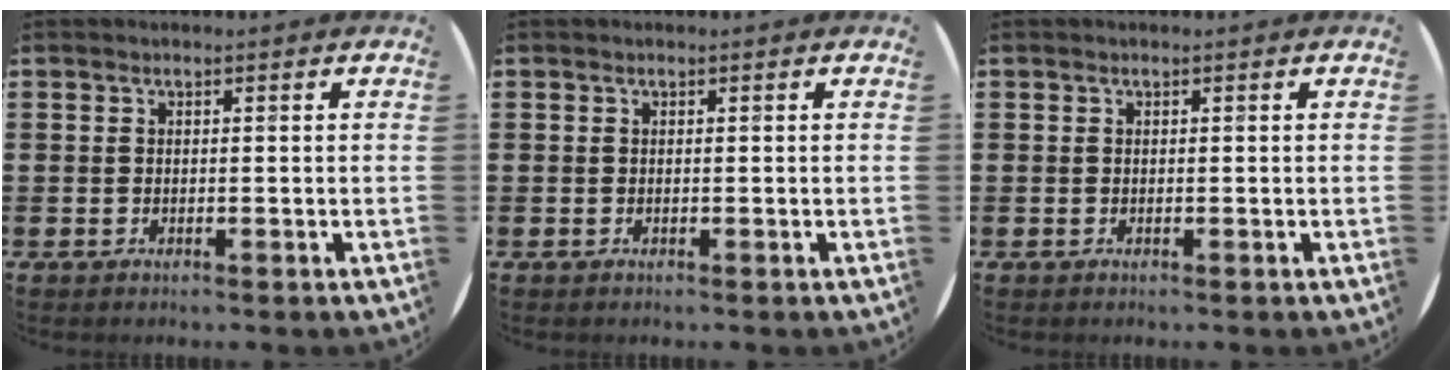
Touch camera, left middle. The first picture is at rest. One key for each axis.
{"total": 0.0}
{"total": 0.0}